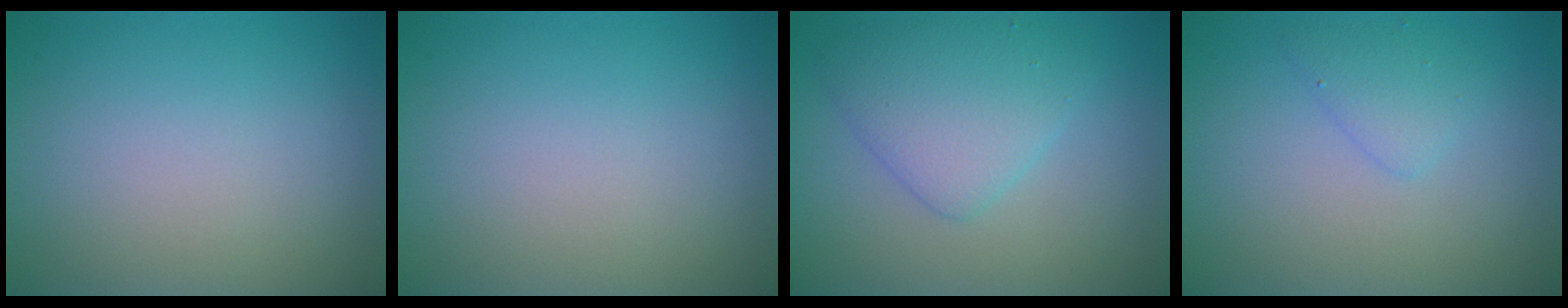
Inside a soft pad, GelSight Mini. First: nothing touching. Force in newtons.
{"total": 0.0}
{"total": 4.1, "press": 4.1, "slide": 0.2}
{"total": 1.7, "press": 1.6, "slide": 0.1}